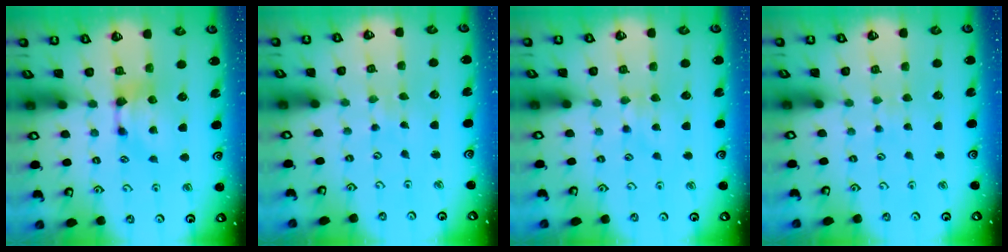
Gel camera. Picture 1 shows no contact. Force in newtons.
{"total": 5.7, "press": 5.7, "slide": 0.3}
{"total": 2.4, "press": 2.3, "slide": 0.5}
{"total": 4.5, "press": 4.5, "slide": 0.3}